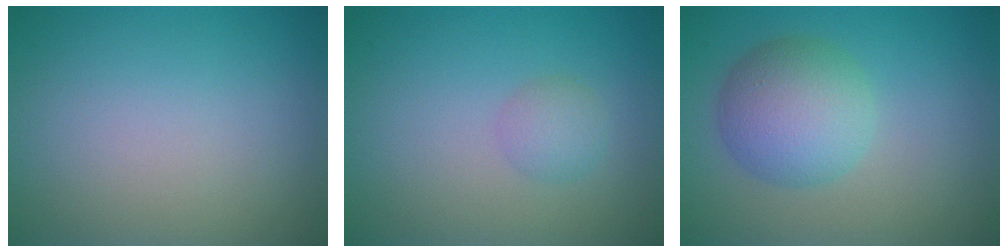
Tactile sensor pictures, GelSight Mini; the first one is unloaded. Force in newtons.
{"total": 1.6, "press": 1.6, "slide": 0.0}
{"total": 5.4, "press": 5.4, "slide": 0.0}